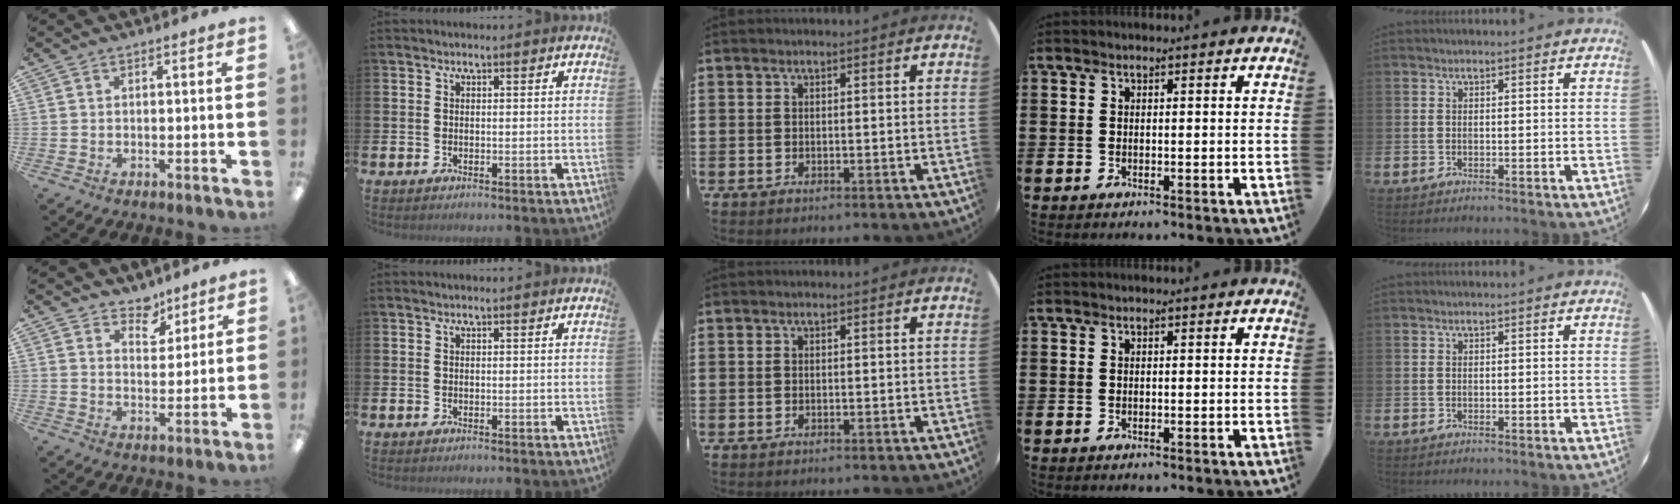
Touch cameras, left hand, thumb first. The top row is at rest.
{"thumb": {"total": 6.0, "force": [5.0, 3.1, 1.0], "torque": [-0.005, -0.032, 0.088]}}